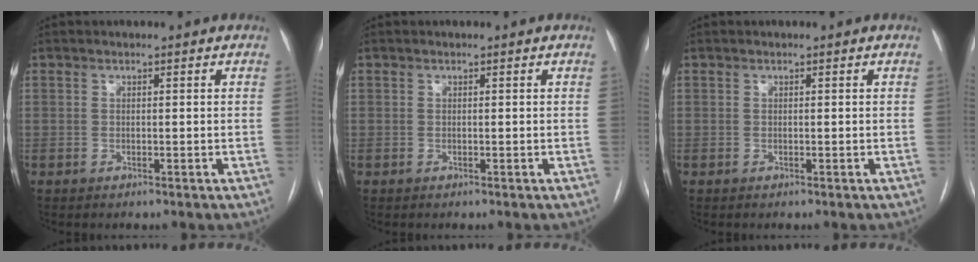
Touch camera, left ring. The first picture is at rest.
{"total": 0.0}
{"total": 0.0}